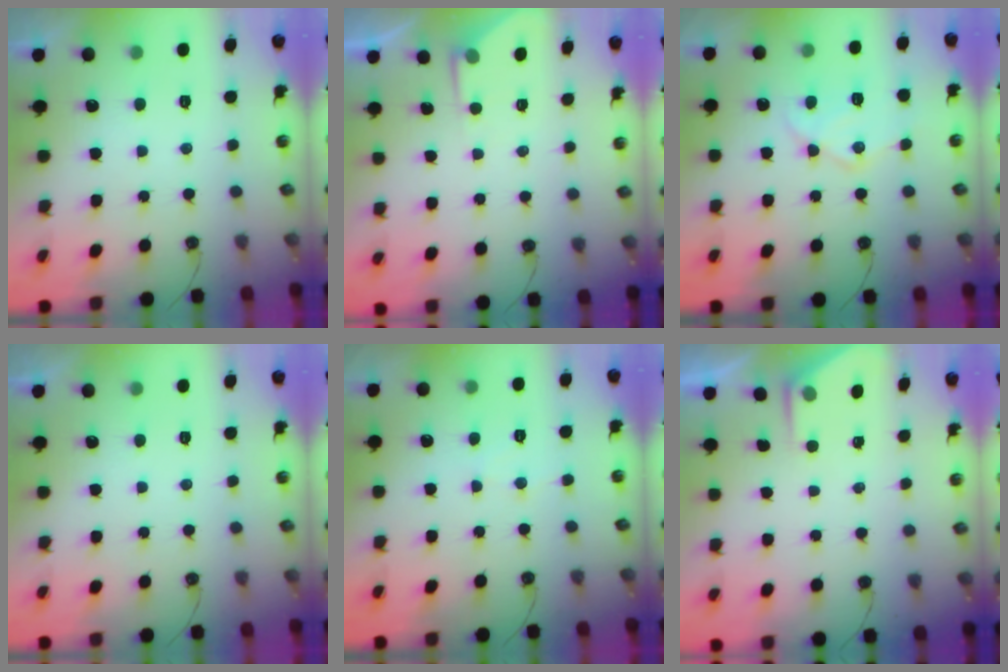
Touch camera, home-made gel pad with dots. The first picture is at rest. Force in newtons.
{"total": 3.5, "press": 3.5, "slide": 0.6}
{"total": 13.1, "press": 13.1, "slide": 1.1}
{"total": 0.0}
{"total": 3.8, "press": 3.8, "slide": 0.4}
{"total": 1.5, "press": 1.4, "slide": 0.2}